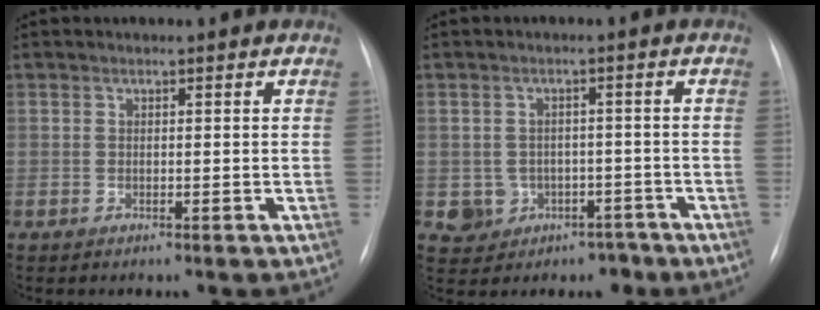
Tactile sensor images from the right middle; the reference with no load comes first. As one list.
[{"total": 6.4, "force": [-2.7, 5.7, 0.6], "torque": [-0.007, 0.019, -0.028]}]